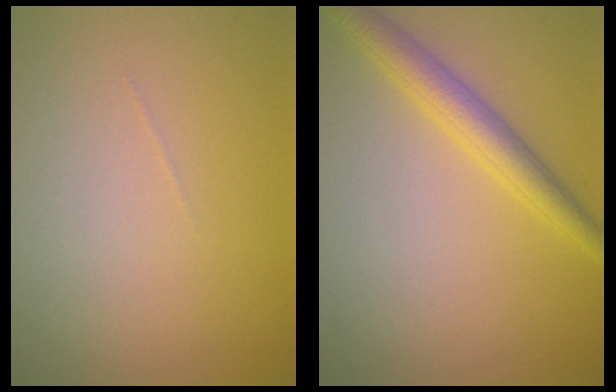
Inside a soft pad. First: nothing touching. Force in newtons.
{"total": 3.4, "press": 3.4, "slide": 0.1}